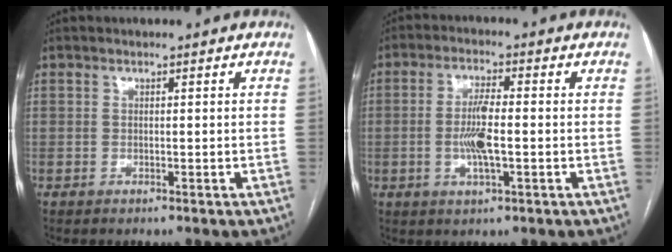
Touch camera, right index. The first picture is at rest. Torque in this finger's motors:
{"motor_torque": [1.12, -0.08, 0.55, 0.15]}